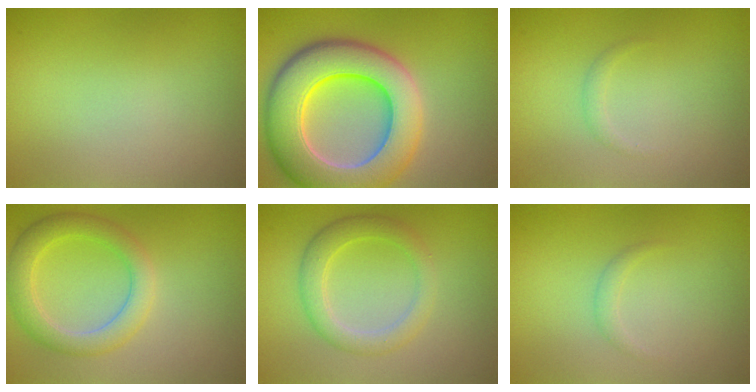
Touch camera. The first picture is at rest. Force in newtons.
{"total": 11.3, "press": 11.3, "slide": 0.8}
{"total": 0.6, "press": 0.6, "slide": 0.0}
{"total": 4.0, "press": 4.0, "slide": 0.1}
{"total": 3.1, "press": 3.1, "slide": 0.1}
{"total": 0.8, "press": 0.8, "slide": 0.1}